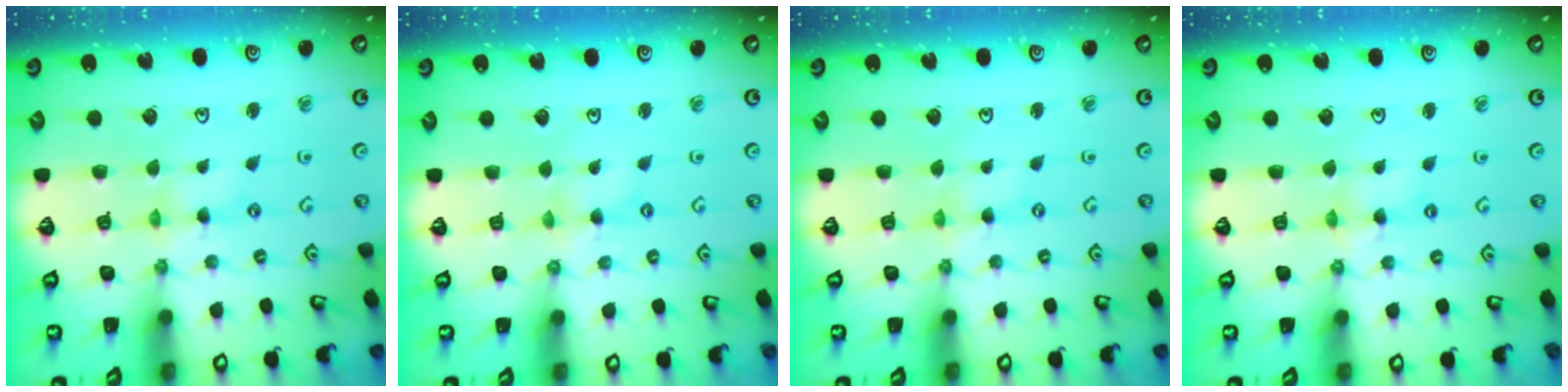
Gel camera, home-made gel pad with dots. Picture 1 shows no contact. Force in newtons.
{"total": 0.0}
{"total": 0.0}
{"total": 2.3, "press": 2.3, "slide": 0.3}